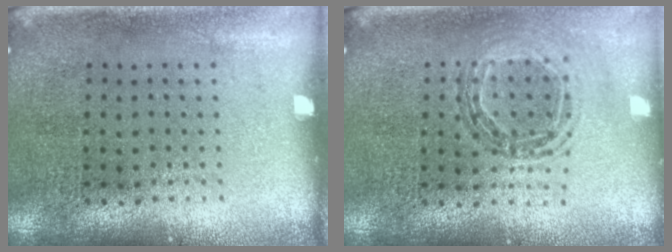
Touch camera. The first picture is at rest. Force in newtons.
{"total": 0.9, "press": 0.9, "slide": 0.2}